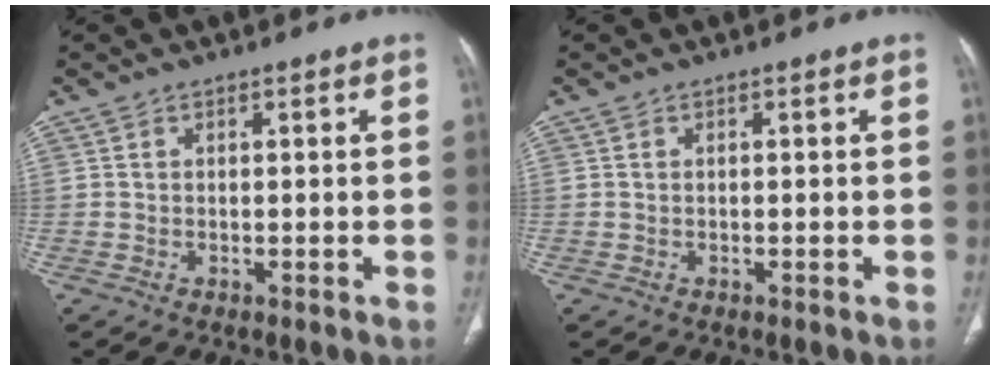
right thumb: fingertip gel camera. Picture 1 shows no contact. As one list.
[{"total": 0.0}]